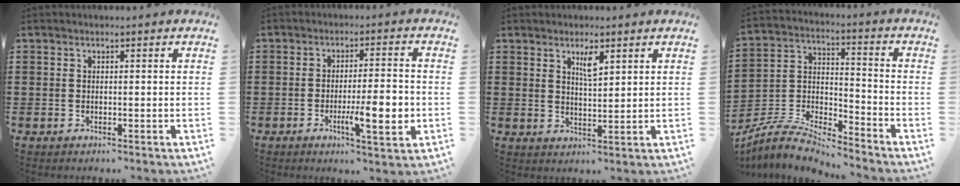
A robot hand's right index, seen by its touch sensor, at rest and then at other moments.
{"total": 8.9, "force": [-2.2, 2.0, 8.4], "torque": [-0.116, -0.006, -0.033]}
{"total": 3.2, "force": [1.8, 0.8, 2.5], "torque": [-0.046, 0.000, 0.029]}
{"total": 7.1, "force": [-6.8, 0.9, 2.0], "torque": [-0.050, -0.001, -0.136]}